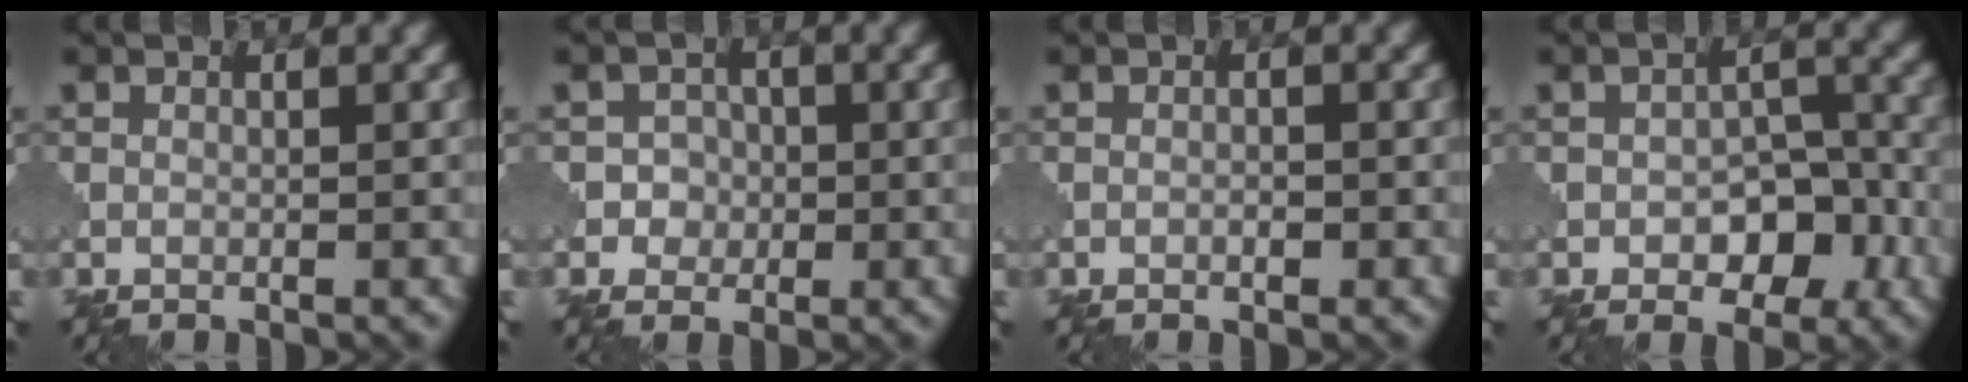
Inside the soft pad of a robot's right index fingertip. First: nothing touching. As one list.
[{"total": 2.5, "force": [-0.5, 2.4, 0.5], "torque": [0.012, 0.006, -0.021]}, {"total": 0.7, "force": [-0.3, 0.3, 0.5], "torque": [-0.009, 0.001, -0.005]}, {"total": 5.0, "force": [-1.6, 3.2, 3.4], "torque": [-0.039, 0.001, -0.025]}]